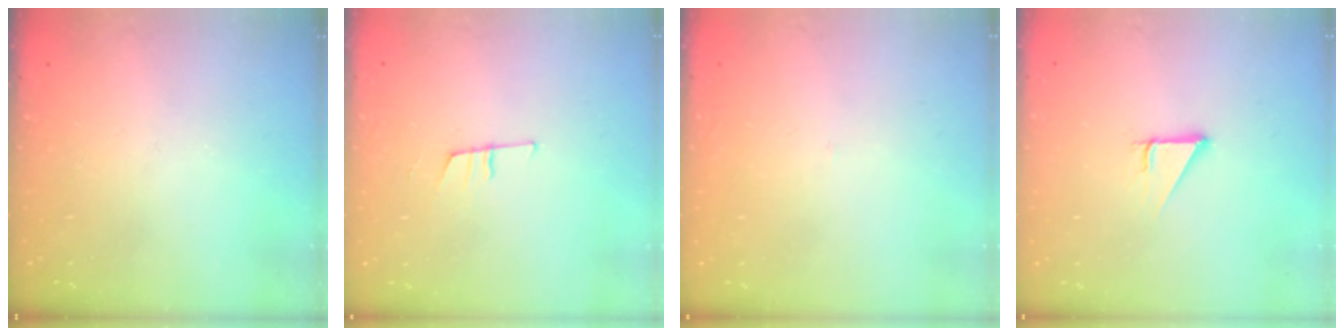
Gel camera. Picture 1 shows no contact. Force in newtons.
{"total": 7.6, "press": 7.0, "slide": 3.0}
{"total": 1.5, "press": 1.5, "slide": 0.1}
{"total": 2.7, "press": 2.7, "slide": 0.3}